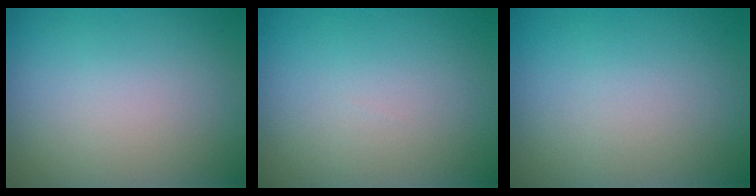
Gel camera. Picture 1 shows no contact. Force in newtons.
{"total": 0.0}
{"total": 0.0}